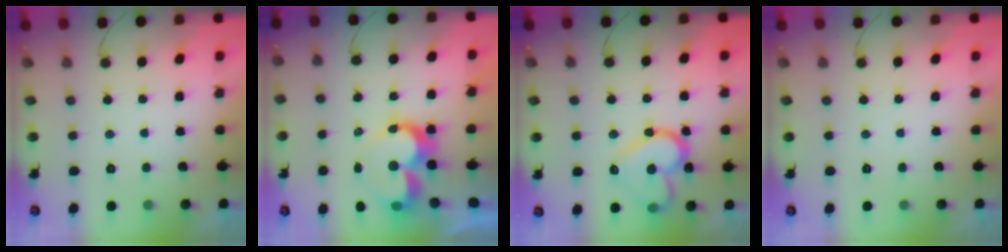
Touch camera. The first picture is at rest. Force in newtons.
{"total": 10.0, "press": 10.0, "slide": 0.8}
{"total": 16.4, "press": 16.3, "slide": 1.9}
{"total": 0.0}